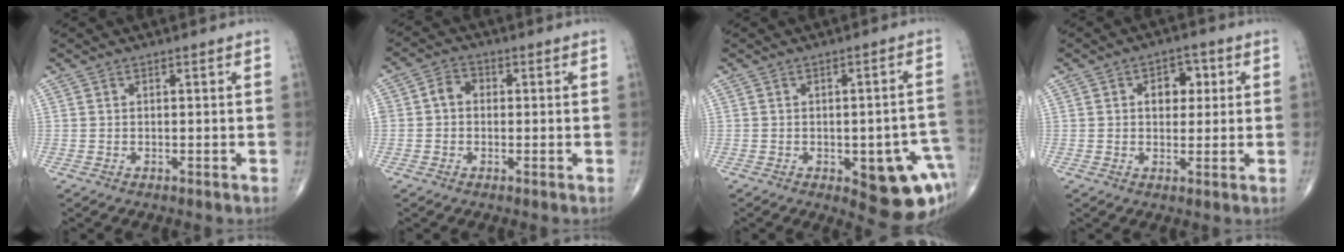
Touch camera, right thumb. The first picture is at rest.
{"total": 3.7, "force": [0.0, 3.0, 2.1], "torque": [-0.027, 0.015, -0.008]}
{"total": 13.8, "force": [-4.8, 5.9, 11.5], "torque": [-0.095, 0.024, -0.040]}
{"total": 5.7, "force": [1.3, 4.0, 3.8], "torque": [-0.025, 0.004, 0.015]}